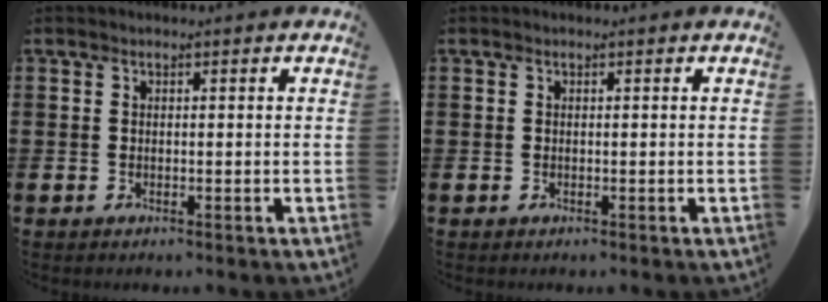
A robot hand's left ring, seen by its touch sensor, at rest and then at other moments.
{"total": 0.0}